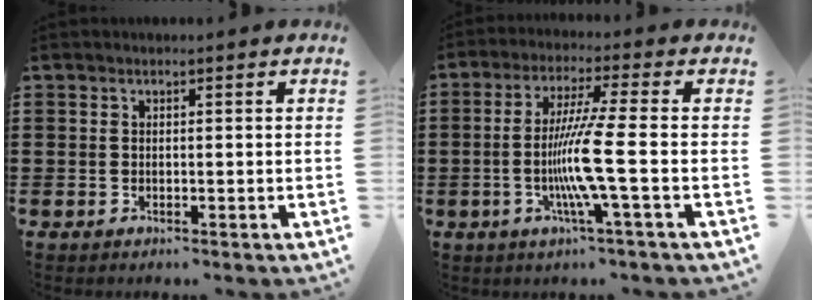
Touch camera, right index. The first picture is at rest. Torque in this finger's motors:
{"motor_torque": [2.14, 0.01, 0.59, 0.21]}